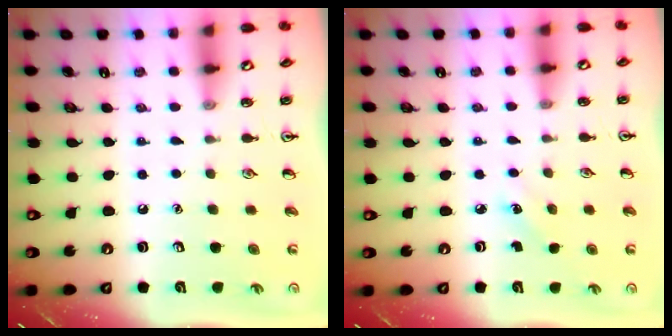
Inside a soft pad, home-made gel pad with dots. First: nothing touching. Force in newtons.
{"total": 1.9, "press": 1.8, "slide": 0.7}